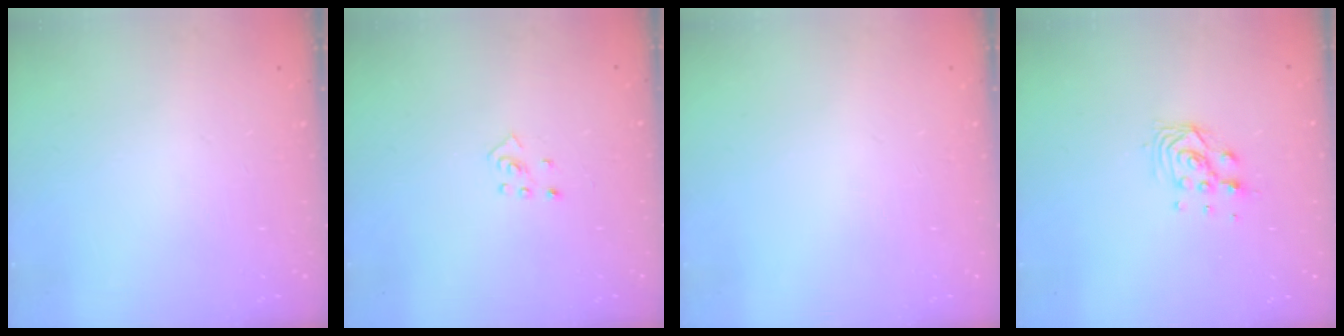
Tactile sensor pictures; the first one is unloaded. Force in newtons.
{"total": 3.6, "press": 3.6, "slide": 0.6}
{"total": 0.0}
{"total": 6.1, "press": 6.1, "slide": 0.9}